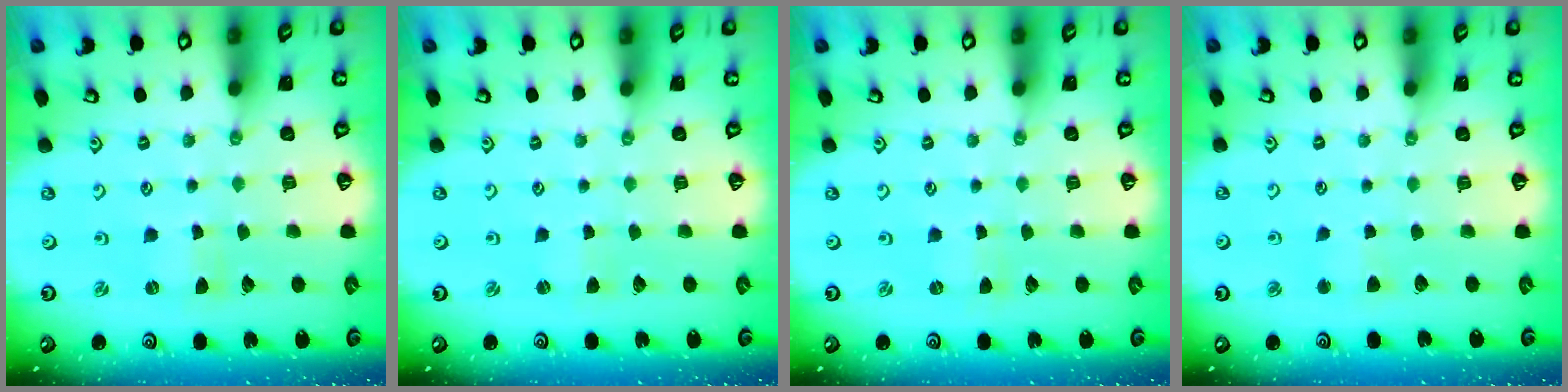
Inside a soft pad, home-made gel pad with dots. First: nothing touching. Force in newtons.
{"total": 1.4, "press": 1.4, "slide": 0.3}
{"total": 0.0}
{"total": 2.1, "press": 2.1, "slide": 0.5}